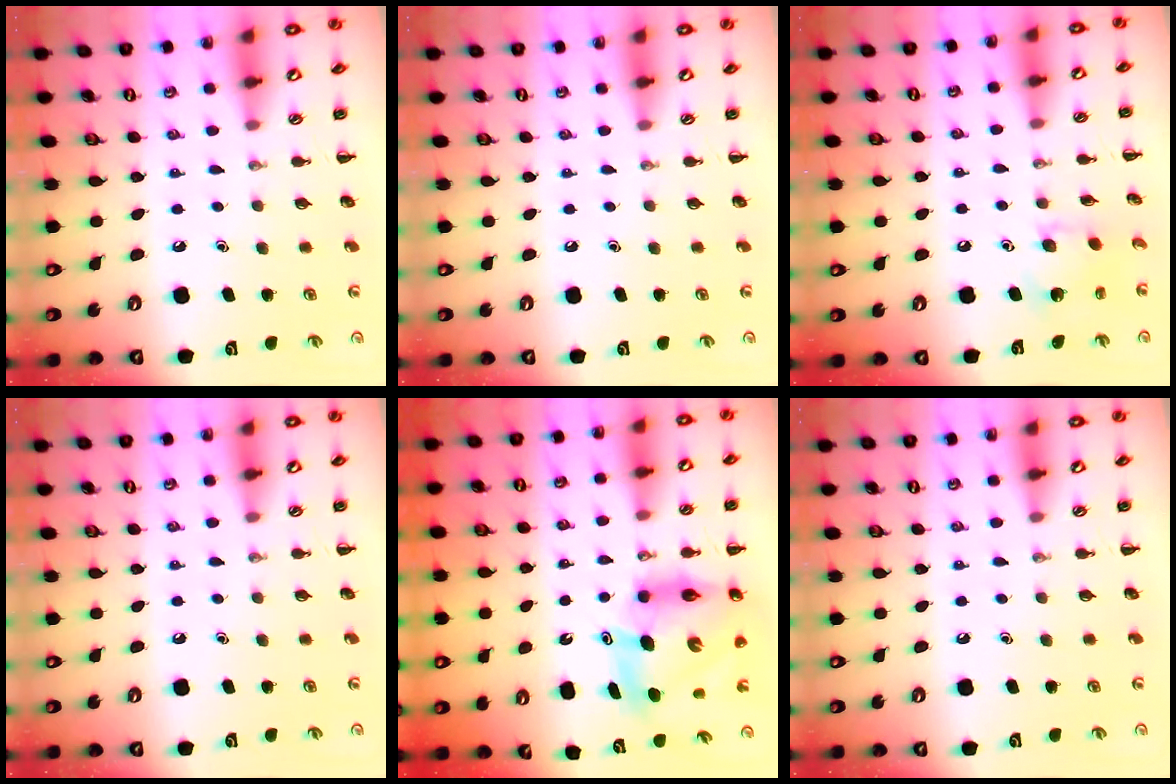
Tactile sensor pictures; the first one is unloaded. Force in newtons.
{"total": 0.0}
{"total": 5.7, "press": 5.7, "slide": 0.8}
{"total": 0.0}
{"total": 11.3, "press": 10.8, "slide": 3.2}
{"total": 0.0}